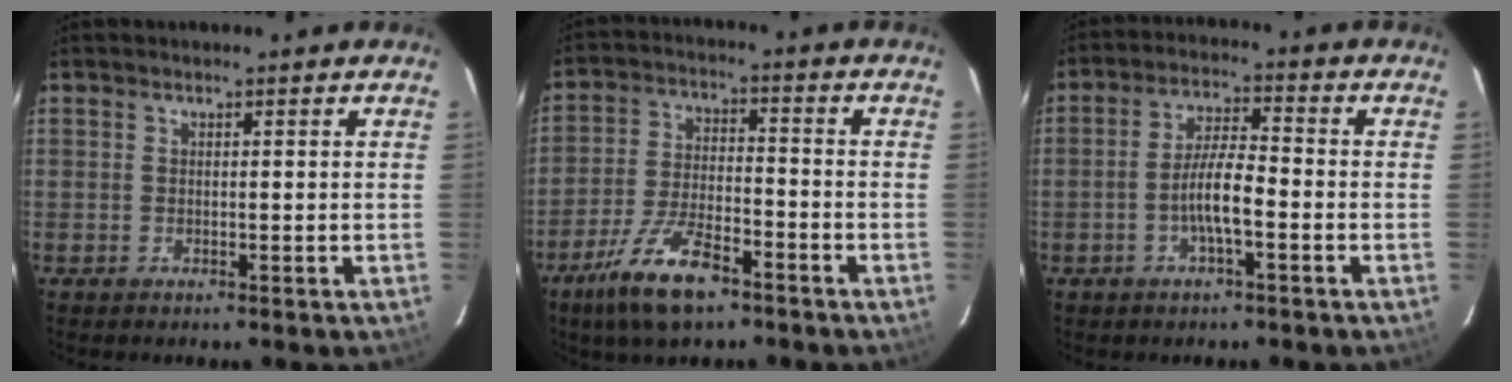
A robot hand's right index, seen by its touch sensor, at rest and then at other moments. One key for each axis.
{"total": 11.9, "fx": -7.9, "fy": 3.9, "fz": 8.0, "tx": -0.176, "ty": -0.011, "tz": -0.145}
{"total": 6.5, "fx": -2.5, "fy": 1.1, "fz": 5.9, "tx": -0.117, "ty": 0.007, "tz": -0.044}